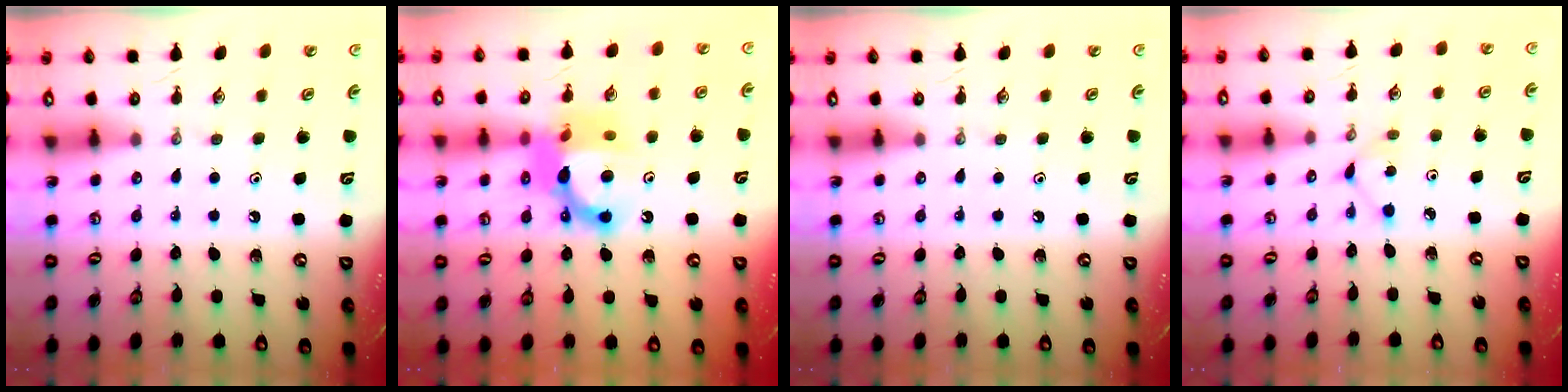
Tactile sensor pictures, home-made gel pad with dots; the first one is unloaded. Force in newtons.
{"total": 12.8, "press": 12.8, "slide": 1.3}
{"total": 0.0}
{"total": 2.8, "press": 2.7, "slide": 0.3}